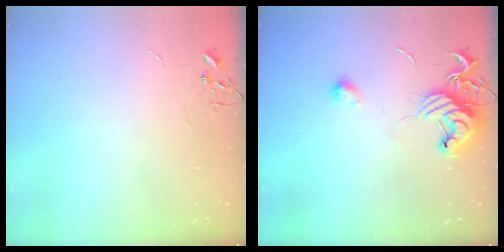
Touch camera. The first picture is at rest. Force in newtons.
{"total": 12.1, "press": 12.1, "slide": 0.4}